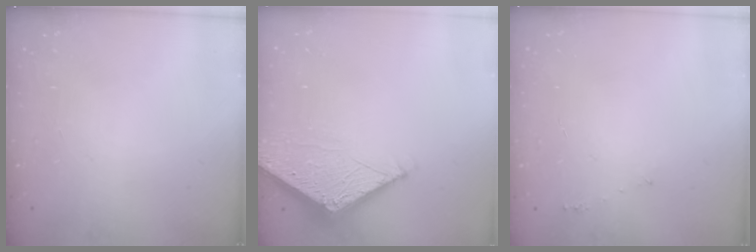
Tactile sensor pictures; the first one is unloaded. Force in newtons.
{"total": 6.6, "press": 6.6, "slide": 0.1}
{"total": 3.2, "press": 3.2, "slide": 0.2}